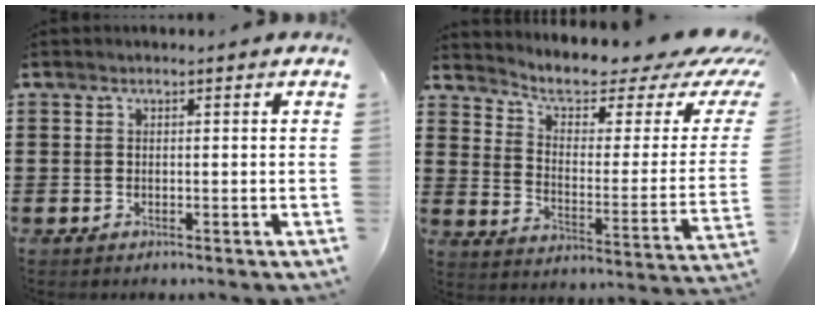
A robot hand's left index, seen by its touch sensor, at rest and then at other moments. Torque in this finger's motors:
{"motor_torque": [1.32, -0.82, 0.63, 0.07]}